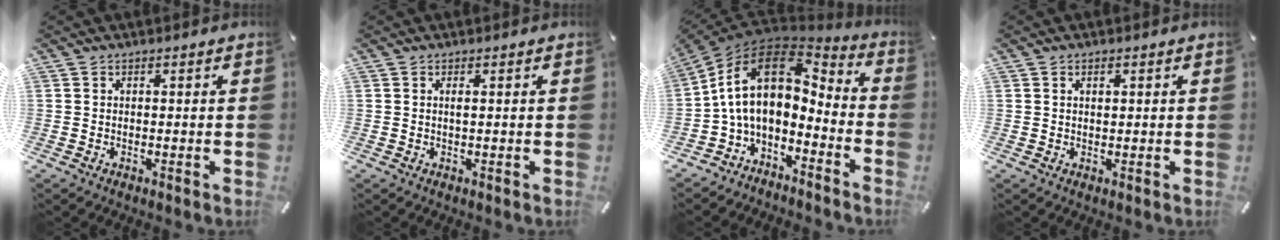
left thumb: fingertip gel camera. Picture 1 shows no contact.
{"total": 0.9, "force": [0.2, 0.1, 0.8], "torque": [-0.017, -0.001, 0.003]}
{"total": 15.2, "force": [1.1, 9.3, 12.0], "torque": [-0.251, -0.013, 0.016]}
{"total": 1.1, "force": [0.4, 0.6, 0.9], "torque": [-0.019, 0.002, 0.007]}